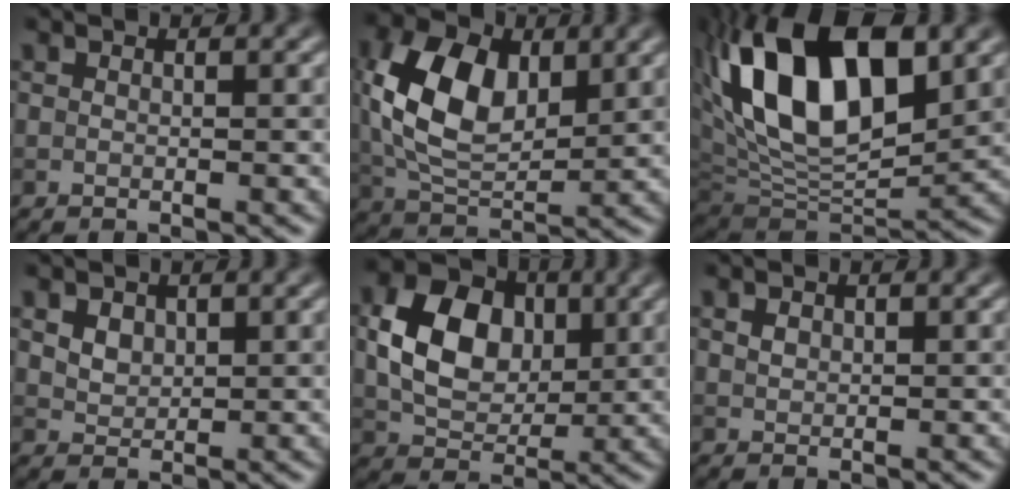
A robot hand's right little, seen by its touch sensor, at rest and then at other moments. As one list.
[{"total": 9.2, "force": [1.9, 5.8, 6.9], "torque": [-0.149, 0.007, 0.034]}, {"total": 15.5, "force": [4.9, 7.7, 12.5], "torque": [-0.226, 0.014, 0.083]}, {"total": 2.6, "force": [1.2, 1.9, 1.3], "torque": [-0.031, 0.006, 0.024]}, {"total": 7.8, "force": [0.9, 5.8, 5.2], "torque": [-0.095, 0.004, 0.013]}, {"total": 0.7, "force": [0.3, 0.6, 0.3], "torque": [-0.010, -0.001, 0.006]}]